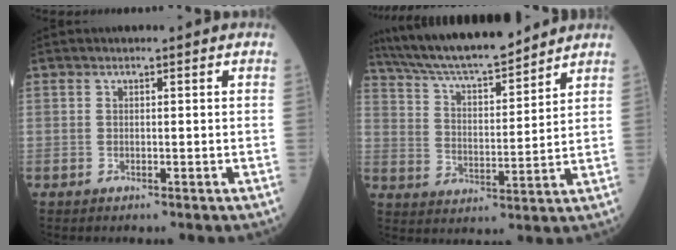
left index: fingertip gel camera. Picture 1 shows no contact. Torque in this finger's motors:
{"motor_torque": [0.08, -0.60, 0.37, 0.07]}